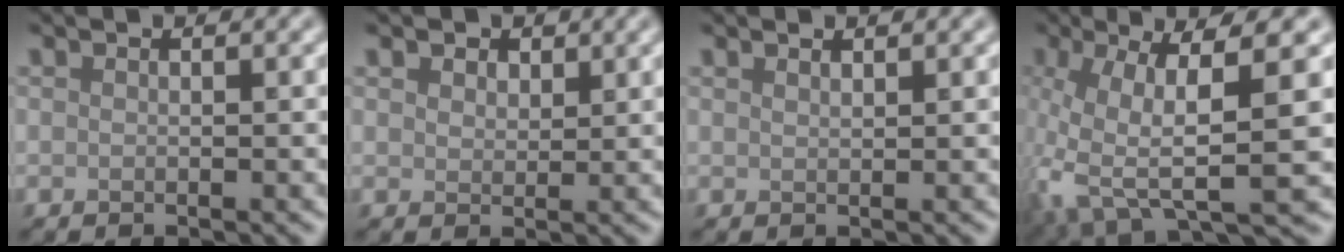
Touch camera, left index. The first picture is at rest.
{"total": 2.3, "force": [1.7, 1.4, 0.9], "torque": [-0.020, -0.001, 0.025]}
{"total": 0.8, "force": [0.7, 0.1, 0.3], "torque": [-0.003, 0.001, 0.013]}
{"total": 9.5, "force": [0.9, 2.8, 9.0], "torque": [-0.173, -0.005, 0.018]}